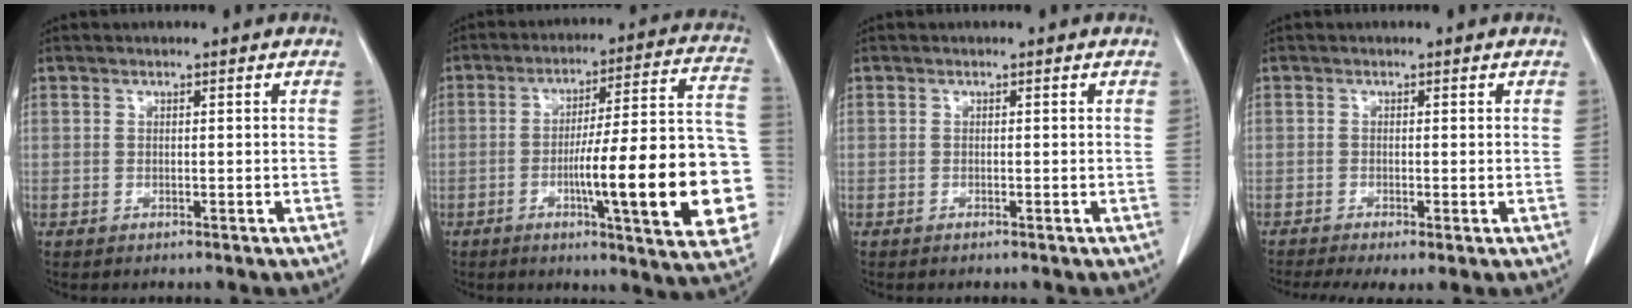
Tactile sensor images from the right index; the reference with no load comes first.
{"total": 23.0, "force": [-5.3, 2.6, 22.2], "torque": [-0.218, 0.020, -0.065]}
{"total": 0.0}
{"total": 4.6, "force": [-2.5, 1.5, 3.6], "torque": [-0.062, -0.013, -0.045]}